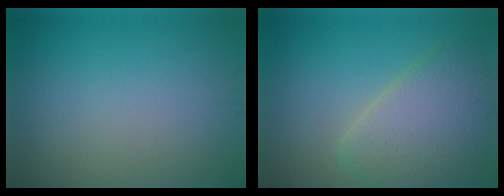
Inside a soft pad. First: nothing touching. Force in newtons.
{"total": 5.5, "press": 5.5, "slide": 0.3}